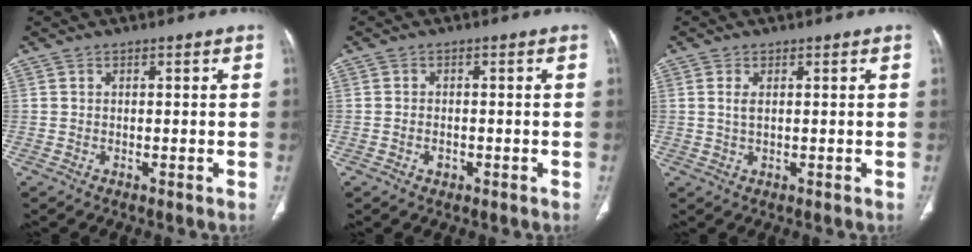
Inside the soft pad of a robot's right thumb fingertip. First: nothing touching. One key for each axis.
{"total": 1.6, "fx": -0.7, "fy": 1.2, "fz": 0.8, "tx": -0.011, "ty": 0.006, "tz": -0.009}
{"total": 1.9, "fx": 0.5, "fy": 0.8, "fz": 1.6, "tx": -0.039, "ty": 0.002, "tz": 0.015}